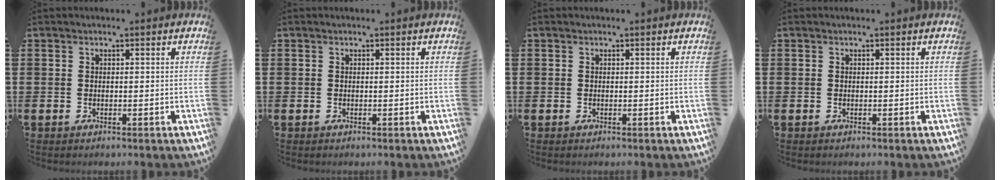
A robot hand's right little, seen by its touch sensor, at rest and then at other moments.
{"total": 0.0}
{"total": 0.0}
{"total": 0.0}